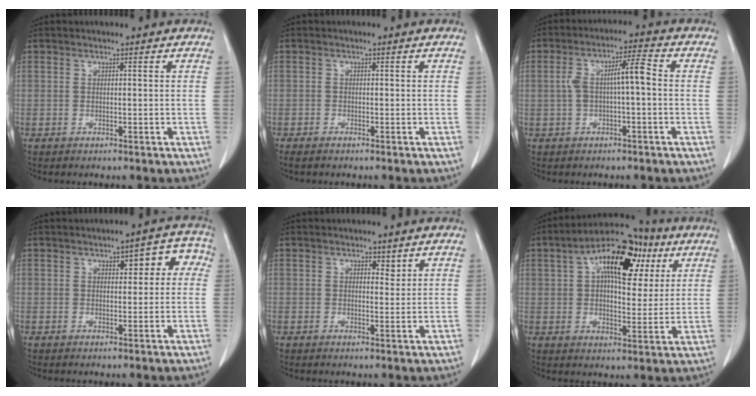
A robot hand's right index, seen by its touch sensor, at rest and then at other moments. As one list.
[{"total": 1.0, "force": [-0.9, 0.3, 0.4], "torque": [-0.009, -0.001, -0.013]}, {"total": 6.2, "force": [0.0, 1.0, 6.2], "torque": [-0.116, 0.025, 0.001]}, {"total": 5.5, "force": [1.6, 2.5, 4.6], "torque": [-0.040, 0.032, 0.016]}, {"total": 1.7, "force": [1.2, 0.9, 0.8], "torque": [-0.006, -0.005, 0.018]}, {"total": 16.8, "force": [6.8, 7.5, 13.4], "torque": [-0.215, 0.043, 0.102]}]